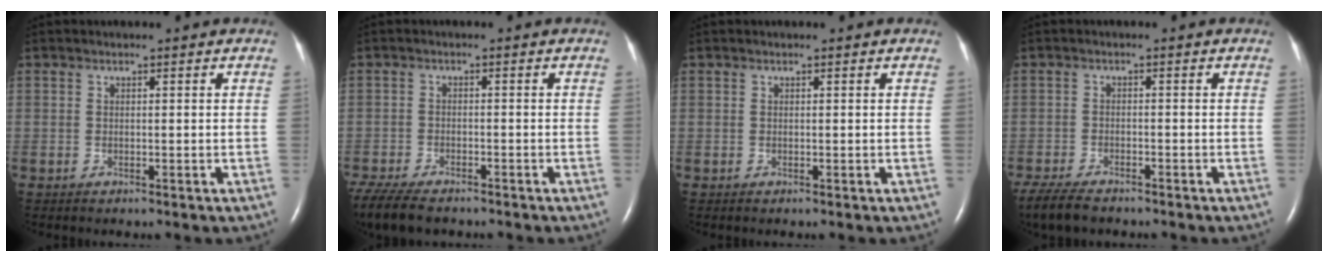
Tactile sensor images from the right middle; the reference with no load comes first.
{"total": 9.2, "force": [-7.4, 2.6, 4.7], "torque": [-0.091, -0.021, -0.125]}
{"total": 0.0}
{"total": 5.9, "force": [-4.9, 1.5, 2.9], "torque": [-0.056, -0.017, -0.087]}